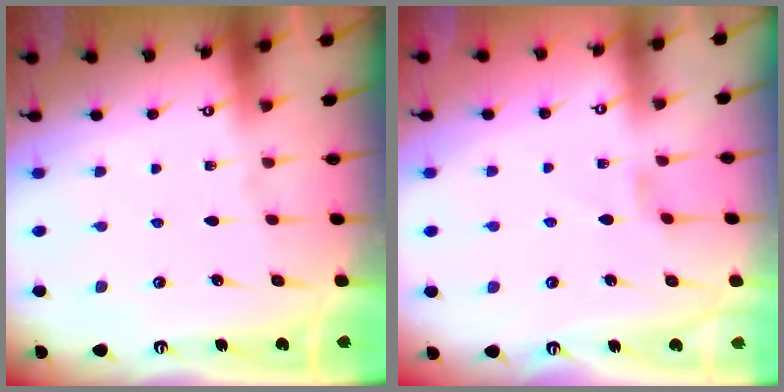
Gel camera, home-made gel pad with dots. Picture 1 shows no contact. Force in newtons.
{"total": 1.7, "press": 1.6, "slide": 0.4}